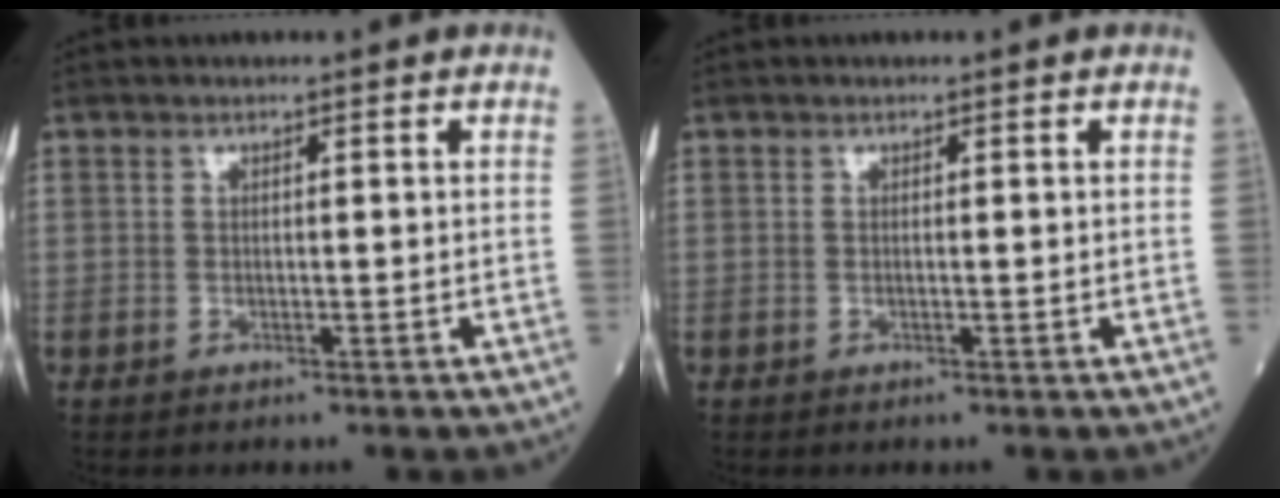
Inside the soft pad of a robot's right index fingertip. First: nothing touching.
{"total": 0.0}